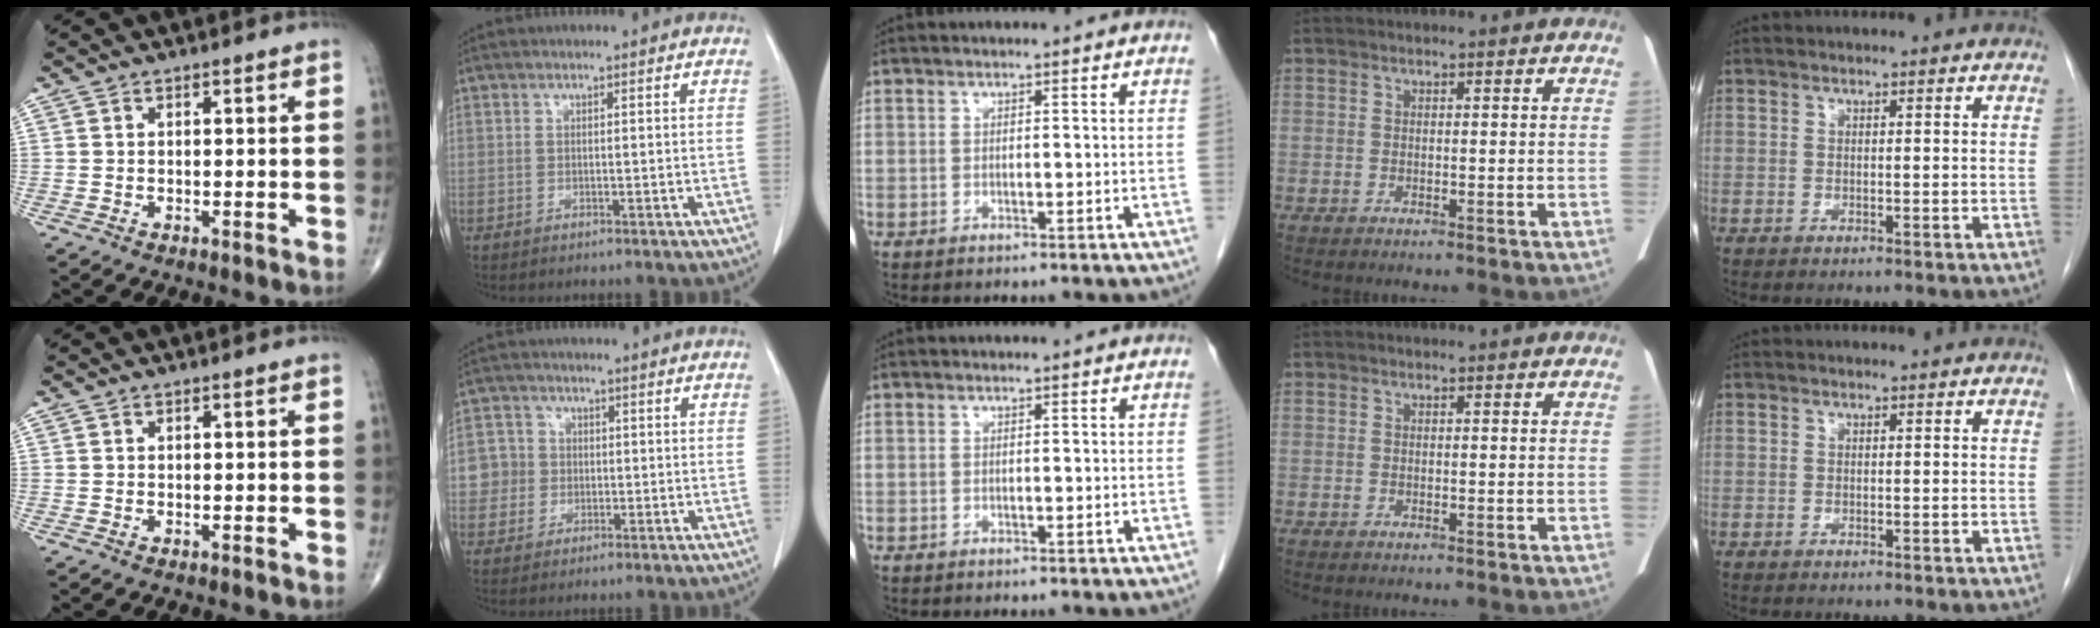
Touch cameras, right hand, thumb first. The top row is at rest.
{"index": {"total": 4.4, "force": [-0.2, 4.4, 0.2], "torque": [0.007, 0.016, -0.003]}}